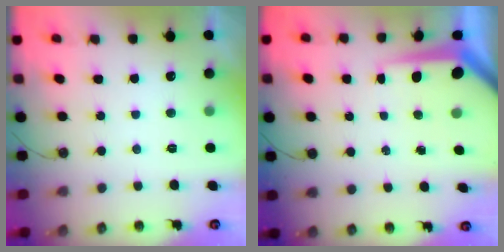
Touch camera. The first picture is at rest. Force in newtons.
{"total": 7.8, "press": 7.7, "slide": 0.6}